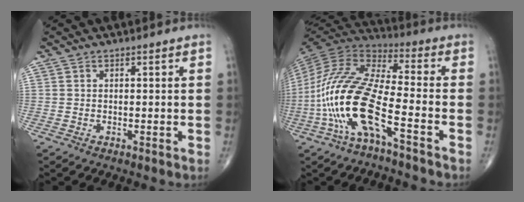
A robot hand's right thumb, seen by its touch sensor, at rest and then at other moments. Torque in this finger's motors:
{"motor_torque": [2.40, 2.61, 2.53, -0.24, 0.84]}